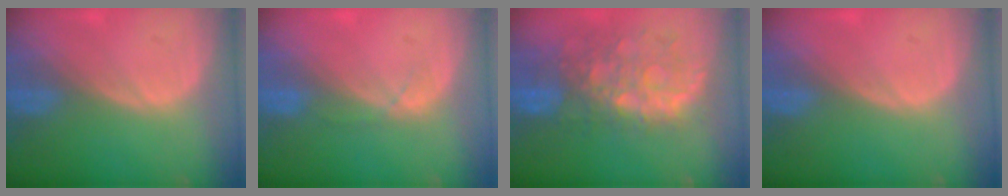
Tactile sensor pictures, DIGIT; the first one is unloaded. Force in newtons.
{"total": 1.4, "press": 1.3, "slide": 0.3}
{"total": 10.8, "press": 9.5, "slide": 5.0}
{"total": 0.0}